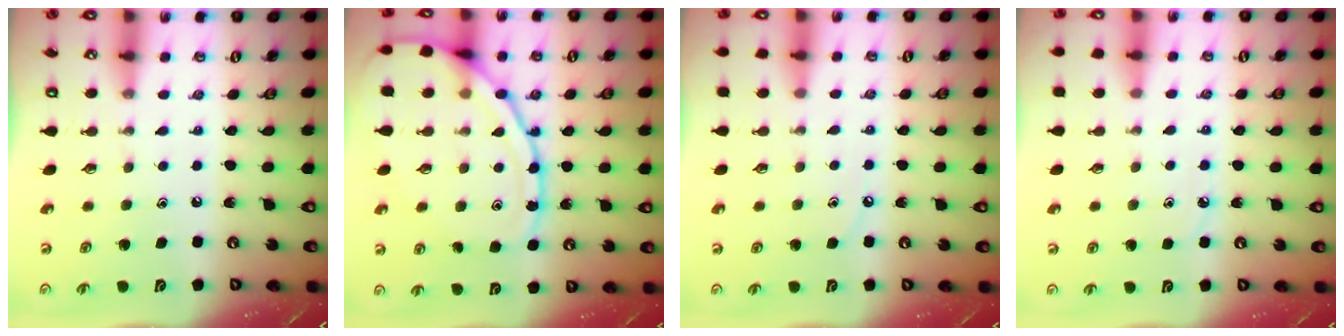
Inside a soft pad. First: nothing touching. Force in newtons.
{"total": 16.2, "press": 16.2, "slide": 1.4}
{"total": 3.2, "press": 3.1, "slide": 0.5}
{"total": 4.3, "press": 4.3, "slide": 0.3}